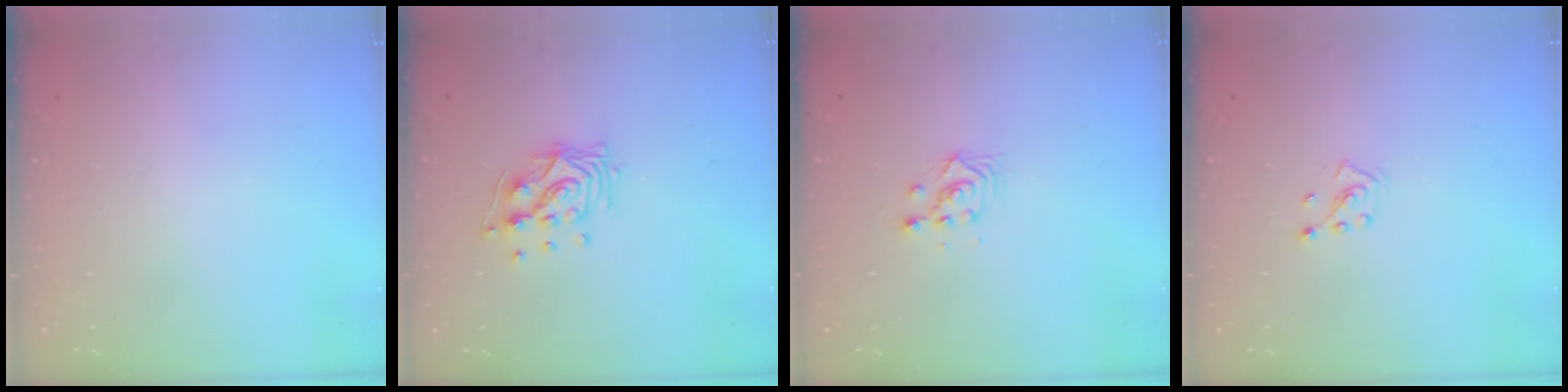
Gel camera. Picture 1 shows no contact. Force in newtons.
{"total": 10.2, "press": 10.2, "slide": 1.2}
{"total": 3.0, "press": 3.0, "slide": 0.1}
{"total": 2.8, "press": 2.8, "slide": 0.2}